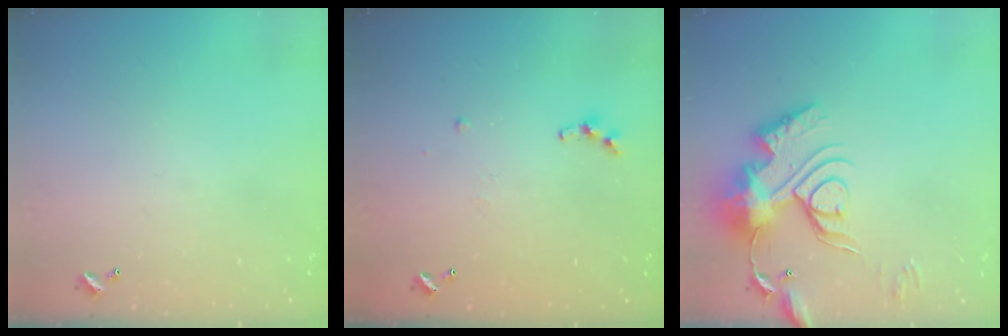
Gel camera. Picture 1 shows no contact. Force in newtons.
{"total": 7.2, "press": 7.1, "slide": 0.7}
{"total": 18.4, "press": 18.3, "slide": 1.8}